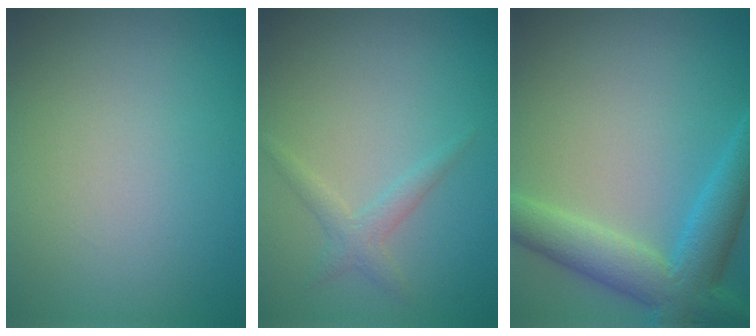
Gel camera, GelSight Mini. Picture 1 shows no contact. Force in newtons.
{"total": 1.6, "press": 1.6, "slide": 0.1}
{"total": 6.2, "press": 6.2, "slide": 0.2}